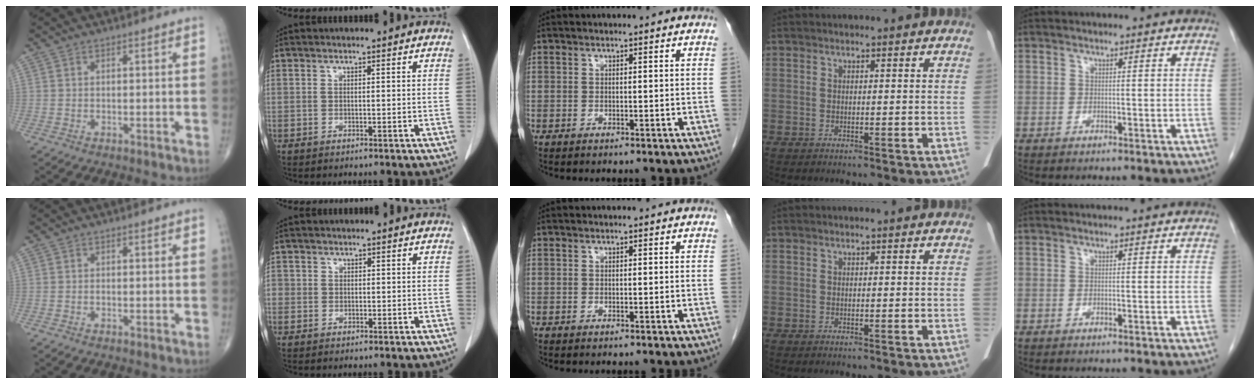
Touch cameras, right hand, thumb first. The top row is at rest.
{"index": {"total": 1.5, "force": [-0.4, 1.4, 0.2], "torque": [0.003, 0.004, -0.011]}}